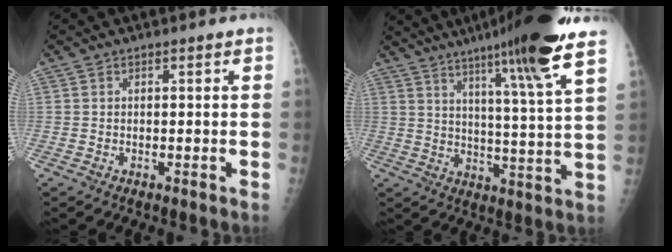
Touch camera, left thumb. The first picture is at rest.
{"total": 17.9, "force": [11.7, 0.0, 13.5], "torque": [-0.193, -0.053, 0.165]}